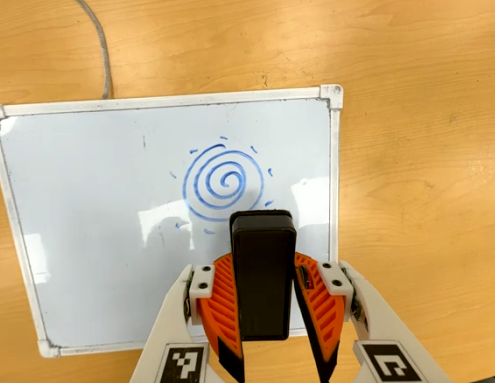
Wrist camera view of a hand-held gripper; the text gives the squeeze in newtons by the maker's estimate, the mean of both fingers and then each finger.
{"total": 7.1, "left": 5.5, "right": 8.6}